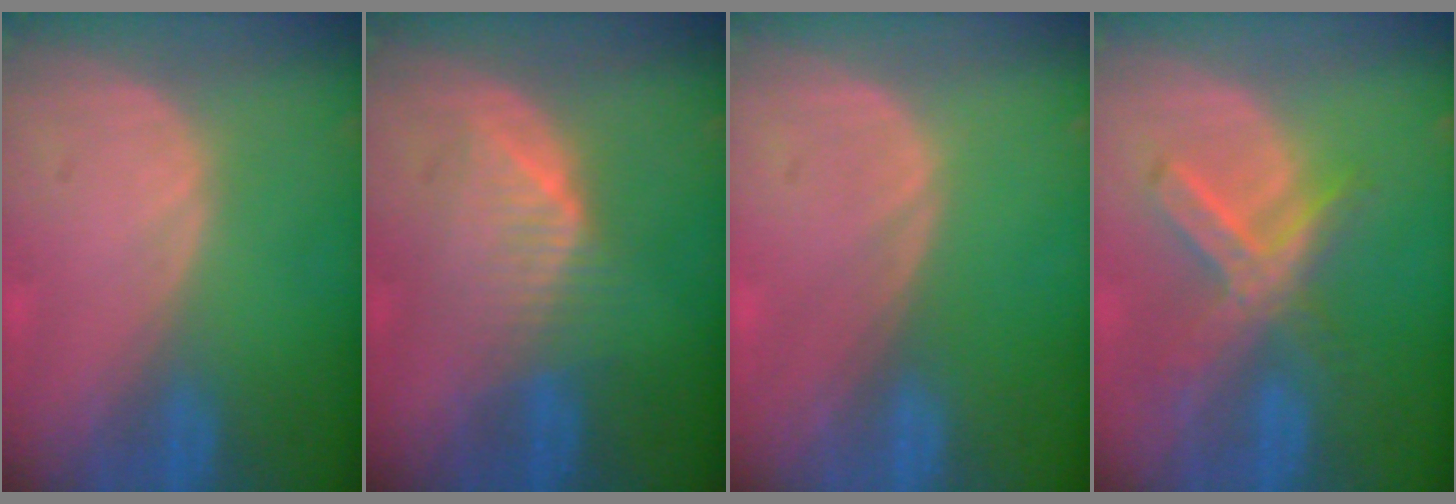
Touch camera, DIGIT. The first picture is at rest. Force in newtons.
{"total": 5.2, "press": 5.2, "slide": 0.4}
{"total": 0.0}
{"total": 7.5, "press": 6.4, "slide": 3.8}